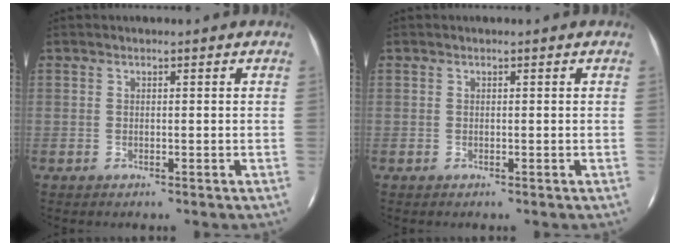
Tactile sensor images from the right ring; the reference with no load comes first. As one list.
[{"total": 0.0}]